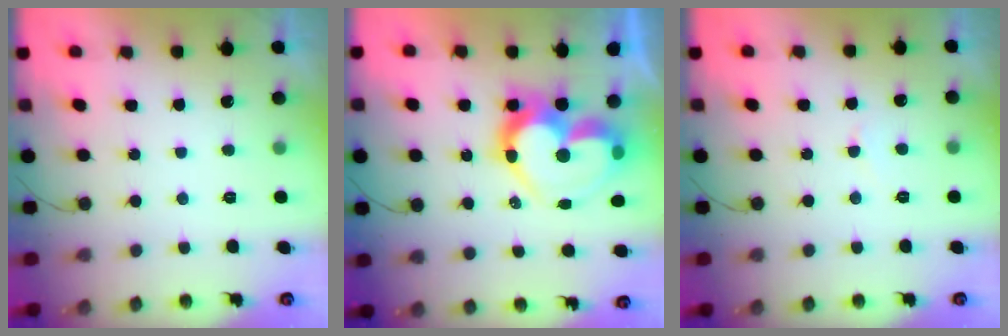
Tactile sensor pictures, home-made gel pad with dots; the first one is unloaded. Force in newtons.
{"total": 18.8, "press": 18.7, "slide": 1.8}
{"total": 2.5, "press": 2.4, "slide": 0.3}